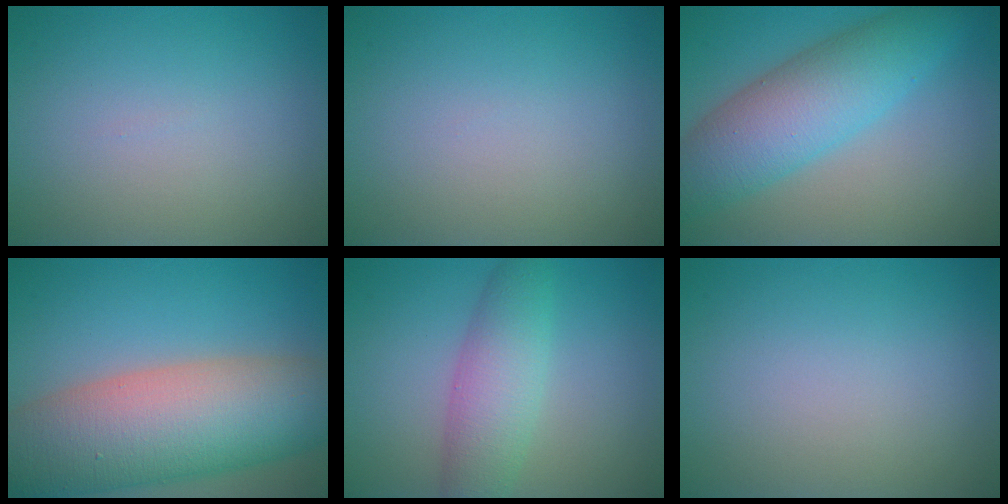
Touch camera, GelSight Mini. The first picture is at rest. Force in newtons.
{"total": 0.0}
{"total": 7.7, "press": 7.7, "slide": 0.1}
{"total": 13.9, "press": 13.9, "slide": 0.6}
{"total": 4.6, "press": 4.6, "slide": 0.1}
{"total": 0.0}